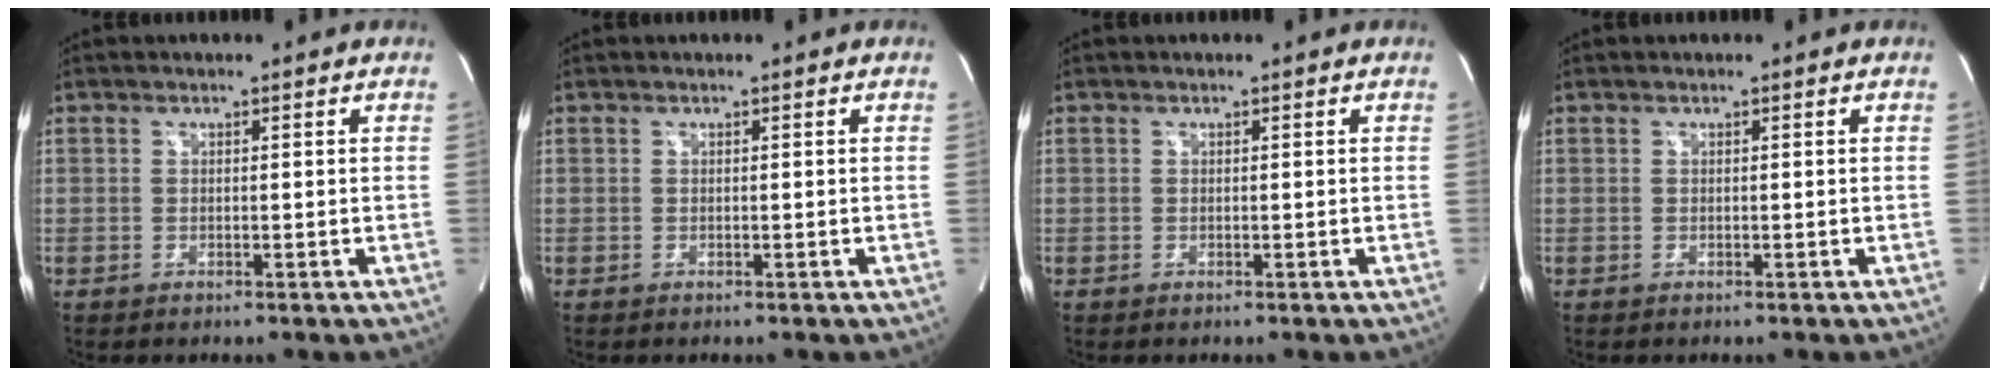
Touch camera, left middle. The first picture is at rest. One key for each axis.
{"total": 0.0}
{"total": 0.0}
{"total": 0.0}